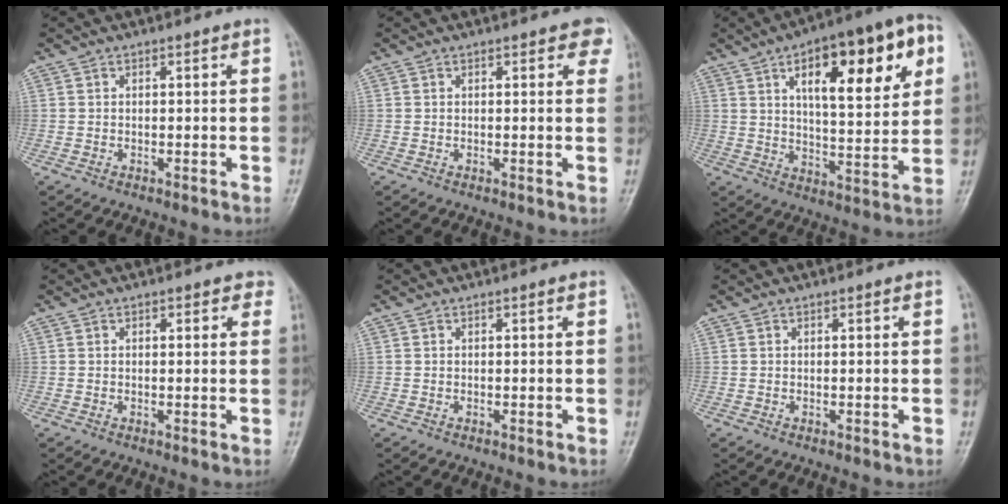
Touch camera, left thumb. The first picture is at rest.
{"total": 3.0, "force": [1.6, 1.5, 2.0], "torque": [0.002, -0.002, 0.010]}
{"total": 21.8, "force": [8.3, 8.2, 18.4], "torque": [-0.223, -0.007, 0.120]}
{"total": 2.3, "force": [1.2, 1.4, 1.4], "torque": [0.005, -0.001, 0.008]}
{"total": 0.0}
{"total": 0.0}